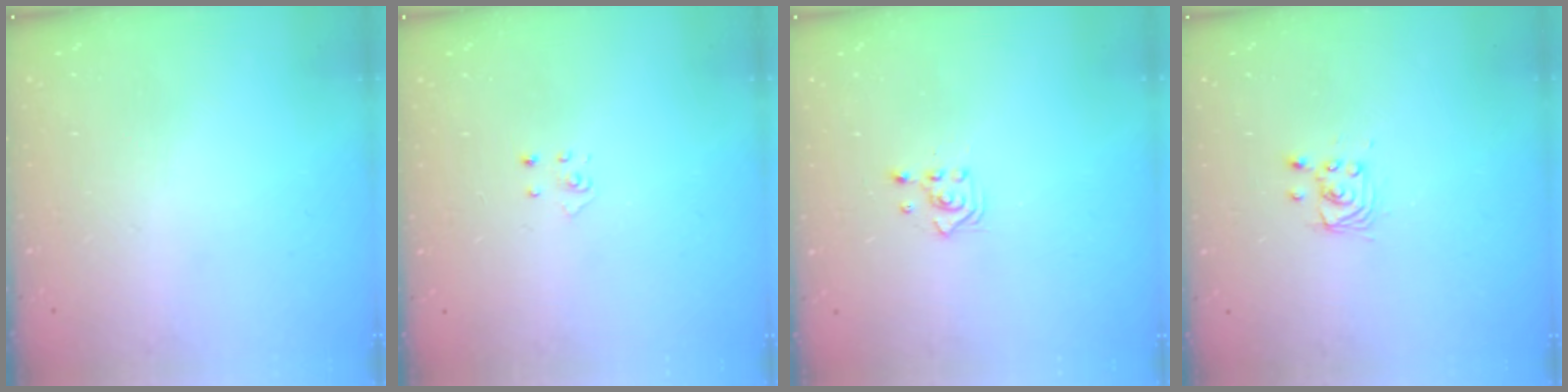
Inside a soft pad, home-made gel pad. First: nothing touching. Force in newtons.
{"total": 2.8, "press": 2.8, "slide": 0.3}
{"total": 2.5, "press": 2.5, "slide": 0.3}
{"total": 2.8, "press": 2.8, "slide": 0.2}